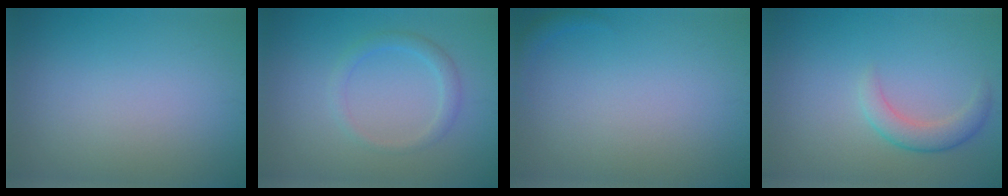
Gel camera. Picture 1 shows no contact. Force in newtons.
{"total": 1.9, "press": 1.9, "slide": 0.1}
{"total": 0.7, "press": 0.7, "slide": 0.1}
{"total": 2.5, "press": 2.5, "slide": 0.2}